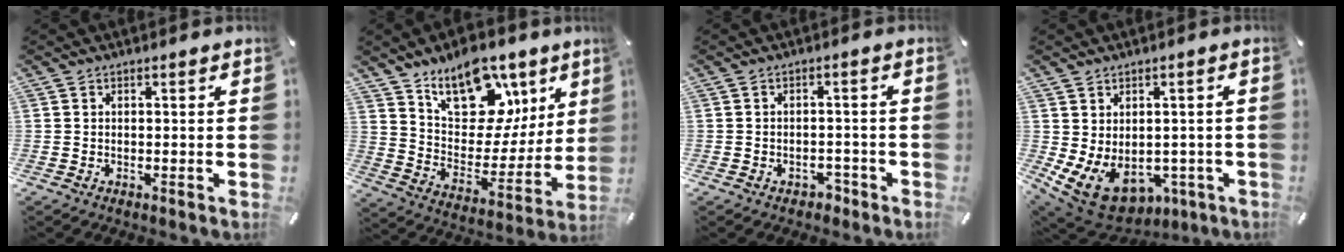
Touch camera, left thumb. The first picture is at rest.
{"total": 17.5, "force": [12.0, 10.4, 7.5], "torque": [-0.104, -0.088, 0.215]}
{"total": 2.7, "force": [-1.7, 1.9, 1.0], "torque": [-0.014, 0.009, -0.032]}
{"total": 8.9, "force": [-2.3, 7.0, 5.1], "torque": [-0.082, -0.002, -0.031]}